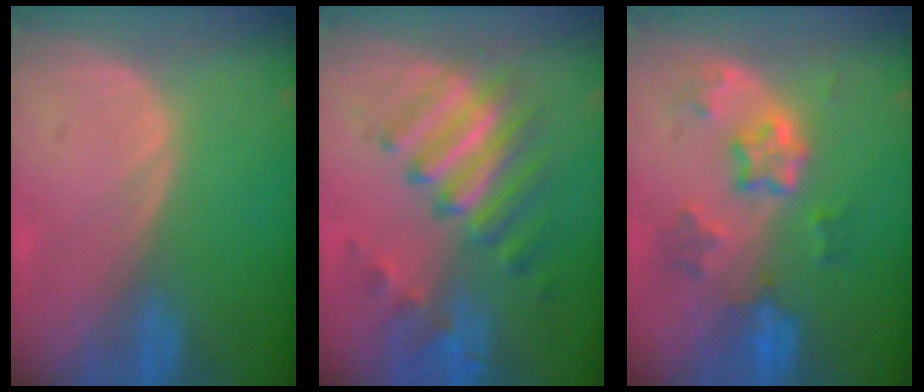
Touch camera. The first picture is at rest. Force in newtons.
{"total": 9.3, "press": 8.6, "slide": 3.6}
{"total": 7.1, "press": 6.4, "slide": 3.2}